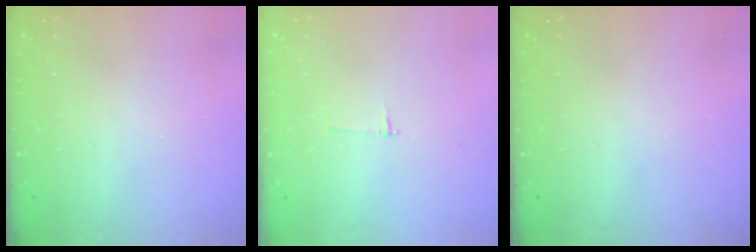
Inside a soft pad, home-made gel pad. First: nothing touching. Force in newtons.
{"total": 2.7, "press": 2.7, "slide": 0.3}
{"total": 0.0}